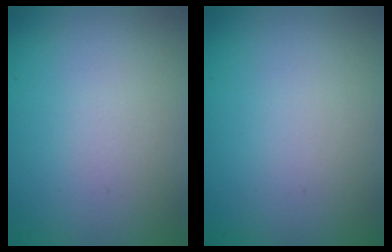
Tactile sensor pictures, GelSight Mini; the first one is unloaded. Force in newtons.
{"total": 0.0}